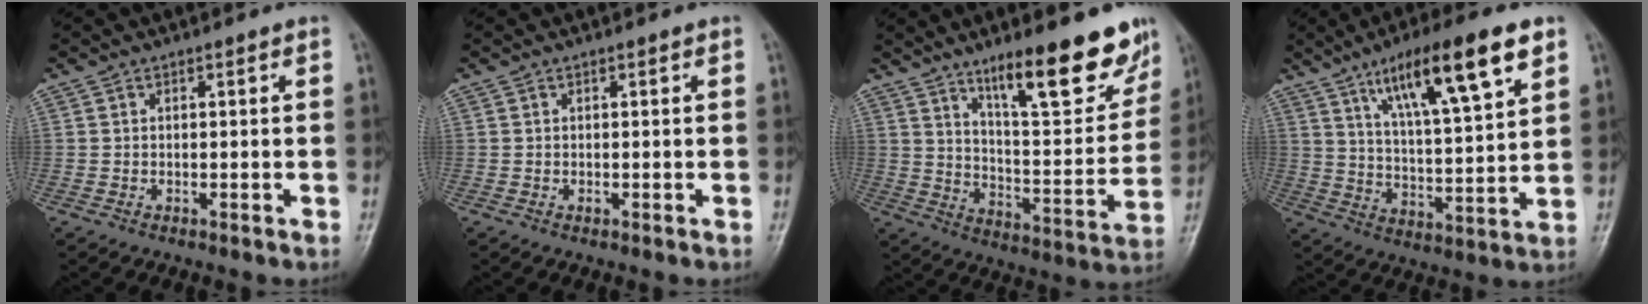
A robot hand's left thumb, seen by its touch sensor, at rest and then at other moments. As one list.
[{"total": 0.5, "force": [0.1, 0.3, 0.4], "torque": [-0.006, 0.000, 0.003]}, {"total": 18.4, "force": [12.4, 4.8, 12.8], "torque": [-0.145, -0.076, 0.198]}, {"total": 17.6, "force": [9.6, 3.9, 14.3], "torque": [-0.220, -0.030, 0.163]}]